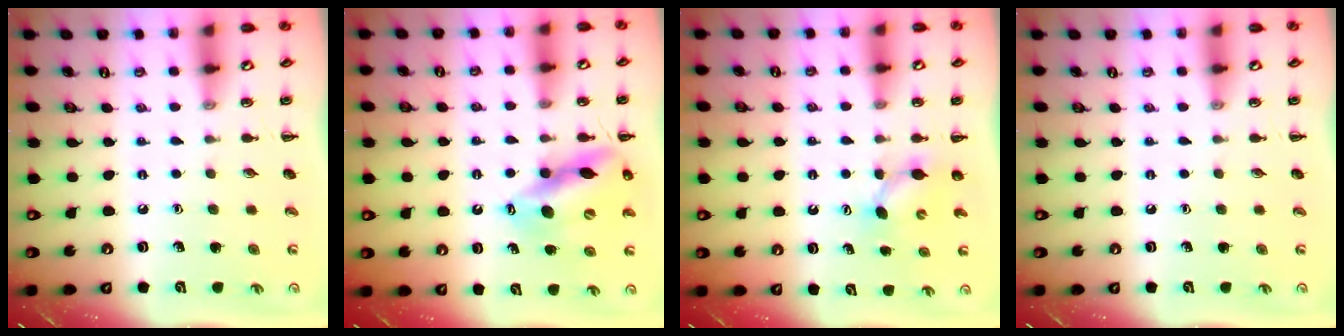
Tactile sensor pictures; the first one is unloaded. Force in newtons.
{"total": 13.6, "press": 12.9, "slide": 4.1}
{"total": 4.8, "press": 4.7, "slide": 1.1}
{"total": 0.0}